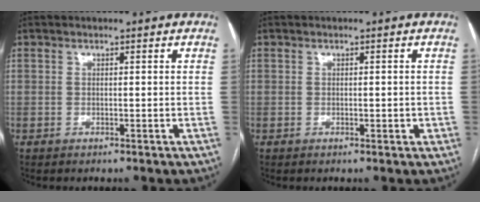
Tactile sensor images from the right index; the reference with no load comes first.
{"total": 1.2, "force": [-0.2, 0.6, 1.0], "torque": [-0.017, 0.006, 0.000]}